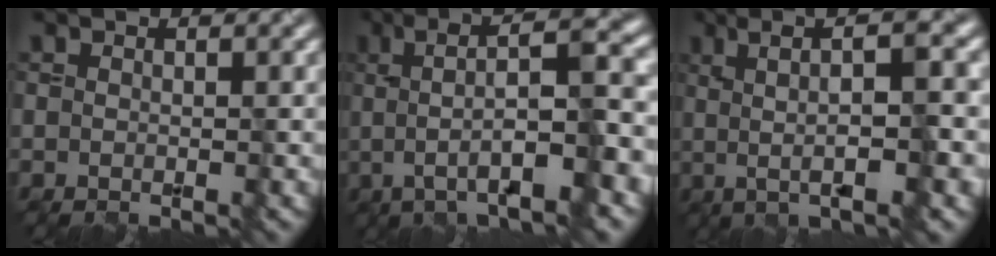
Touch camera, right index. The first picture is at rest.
{"total": 8.5, "force": [-0.3, 1.9, 8.2], "torque": [-0.113, 0.016, -0.002]}
{"total": 6.6, "force": [0.5, 1.2, 6.4], "torque": [-0.093, 0.008, 0.017]}